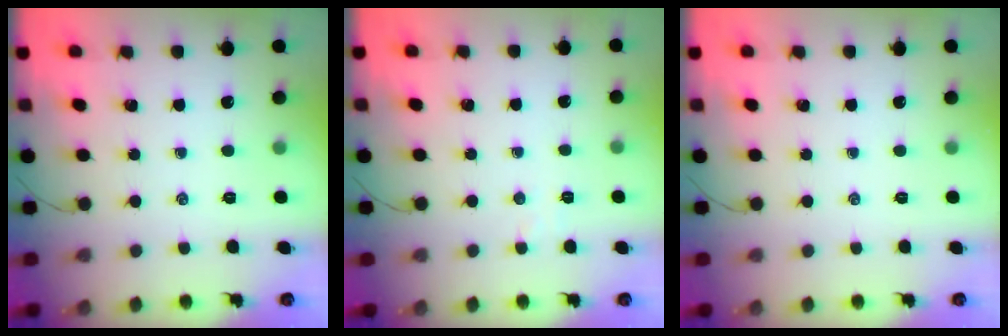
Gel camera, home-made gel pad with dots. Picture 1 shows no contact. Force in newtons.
{"total": 2.5, "press": 2.4, "slide": 0.7}
{"total": 0.0}